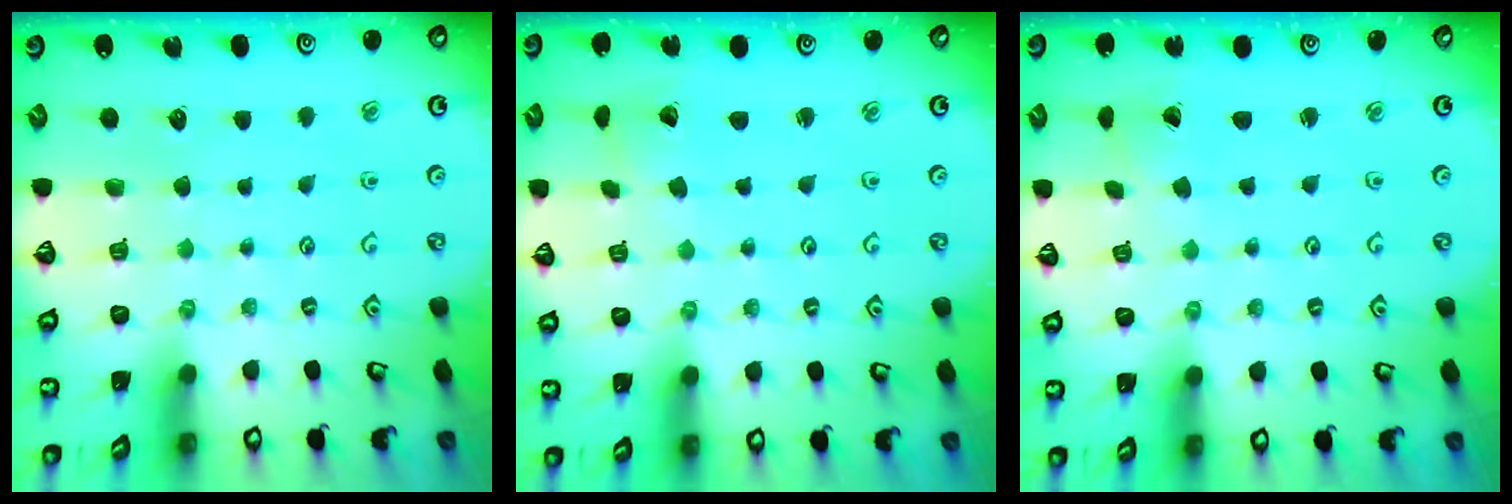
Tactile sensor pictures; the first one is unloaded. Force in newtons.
{"total": 2.9, "press": 2.9, "slide": 0.1}
{"total": 1.7, "press": 1.7, "slide": 0.1}